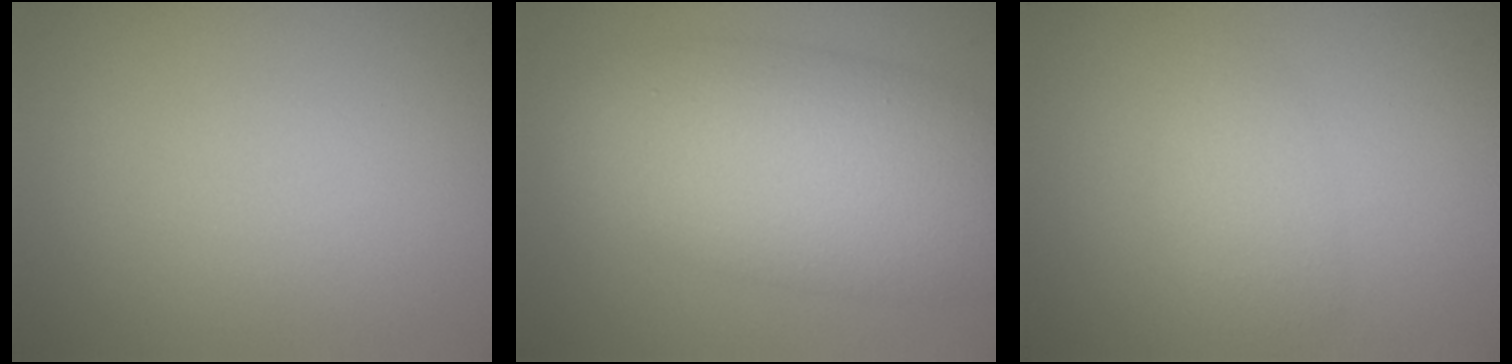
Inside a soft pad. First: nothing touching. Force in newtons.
{"total": 9.6, "press": 9.6, "slide": 0.3}
{"total": 2.1, "press": 2.1, "slide": 0.1}